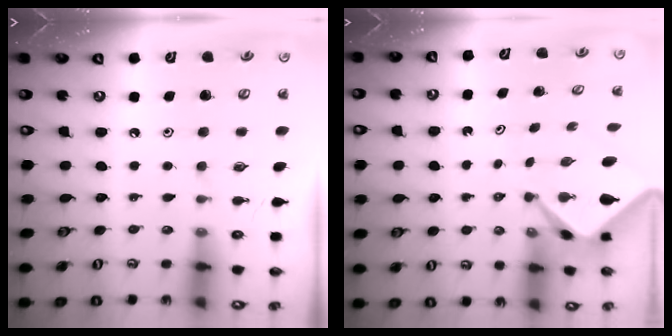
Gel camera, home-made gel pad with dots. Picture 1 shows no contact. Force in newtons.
{"total": 2.4, "press": 2.4, "slide": 0.2}